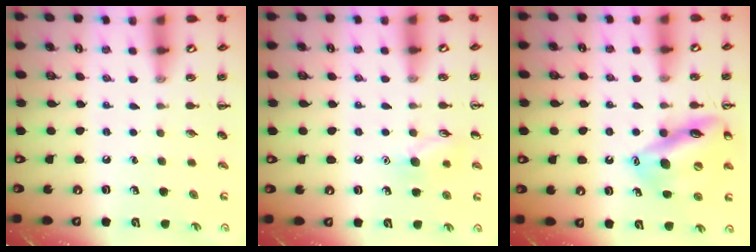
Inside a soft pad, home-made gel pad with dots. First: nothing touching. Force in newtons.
{"total": 7.9, "press": 7.9, "slide": 1.1}
{"total": 15.4, "press": 15.4, "slide": 1.3}